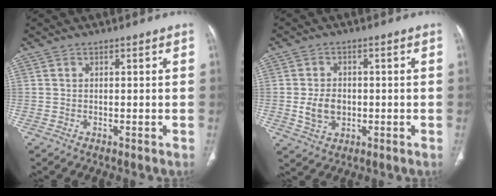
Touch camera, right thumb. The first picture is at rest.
{"total": 5.8, "force": [-0.7, 4.3, 3.8], "torque": [-0.056, 0.003, -0.007]}